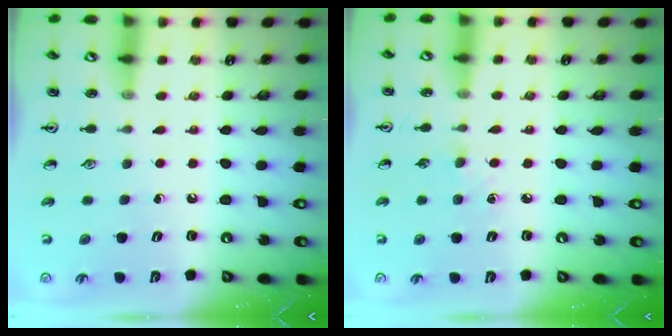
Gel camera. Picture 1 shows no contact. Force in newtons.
{"total": 2.8, "press": 2.8, "slide": 0.4}